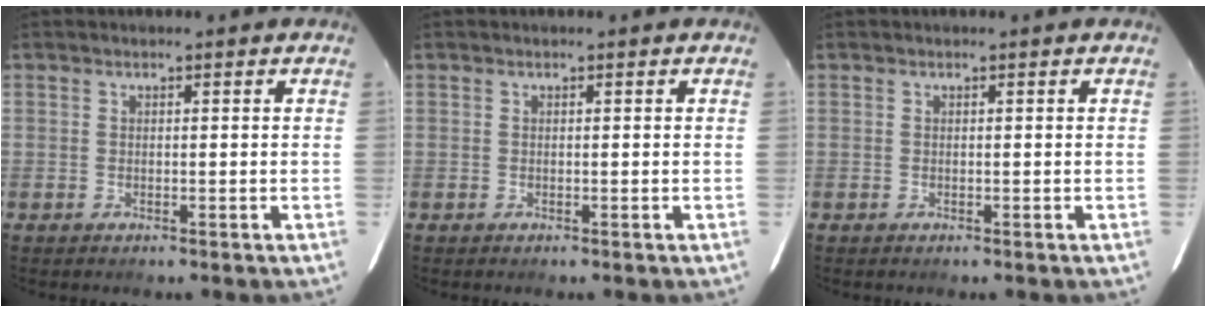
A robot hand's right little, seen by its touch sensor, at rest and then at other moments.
{"total": 0.0}
{"total": 0.0}